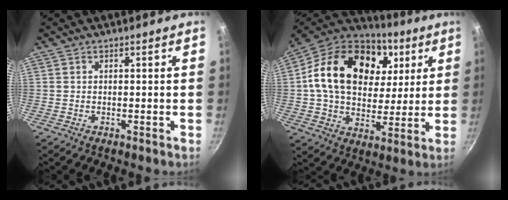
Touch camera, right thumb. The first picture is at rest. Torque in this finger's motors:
{"motor_torque": [0.43, 4.27, 1.04, -0.86, 0.60]}